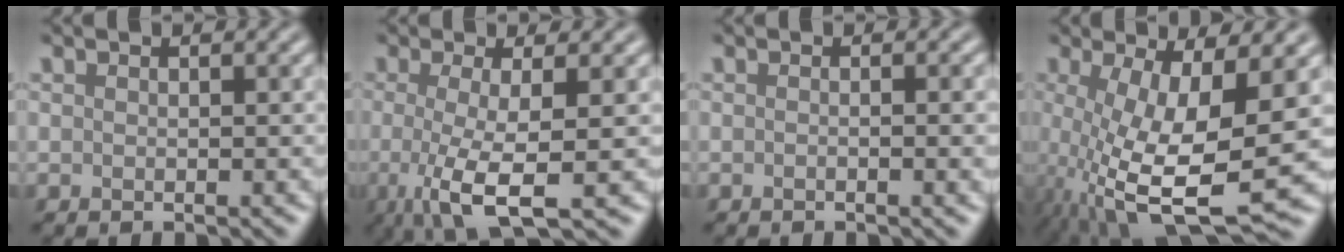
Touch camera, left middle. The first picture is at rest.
{"total": 6.1, "force": [-1.0, 1.6, 5.8], "torque": [-0.103, -0.013, -0.021]}
{"total": 2.0, "force": [-0.3, 0.7, 1.8], "torque": [-0.021, -0.006, -0.013]}
{"total": 10.4, "force": [-2.0, 3.1, 9.7], "torque": [-0.191, -0.025, -0.027]}